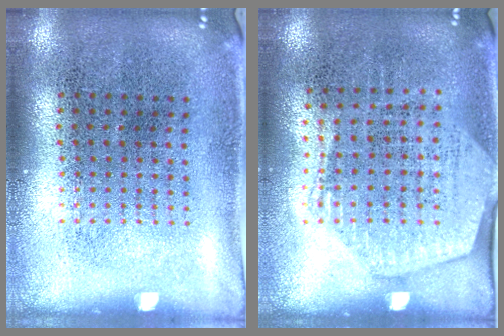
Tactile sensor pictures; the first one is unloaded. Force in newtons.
{"total": 1.5, "press": 1.4, "slide": 0.7}